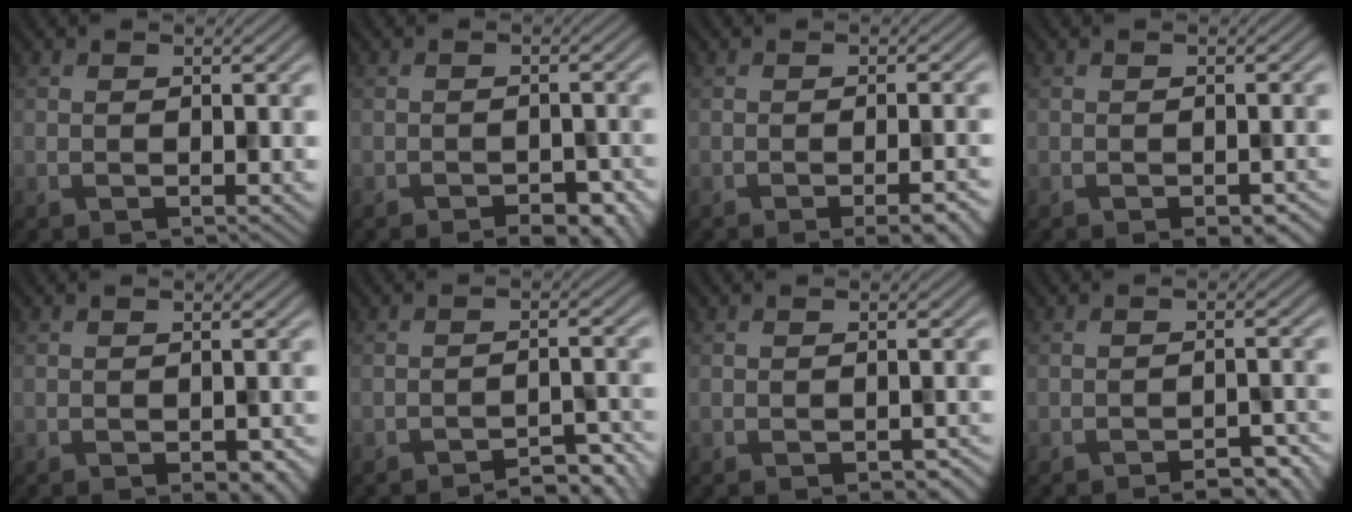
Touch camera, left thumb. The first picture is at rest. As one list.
[{"total": 4.3, "force": [-3.1, 1.5, 2.6], "torque": [-0.039, 0.000, -0.036]}, {"total": 4.9, "force": [-2.7, 1.2, 4.0], "torque": [-0.045, 0.006, -0.031]}, {"total": 2.9, "force": [-2.0, 0.8, 2.0], "torque": [-0.027, -0.003, -0.017]}, {"total": 3.3, "force": [-2.0, 1.3, 2.2], "torque": [-0.030, -0.007, -0.013]}, {"total": 5.5, "force": [-4.9, 0.8, 2.3], "torque": [-0.037, 0.016, -0.065]}, {"total": 2.5, "force": [-1.9, 0.8, 1.4], "torque": [-0.018, -0.002, -0.017]}, {"total": 4.2, "force": [-3.5, 0.8, 2.2], "torque": [-0.036, 0.008, -0.045]}]